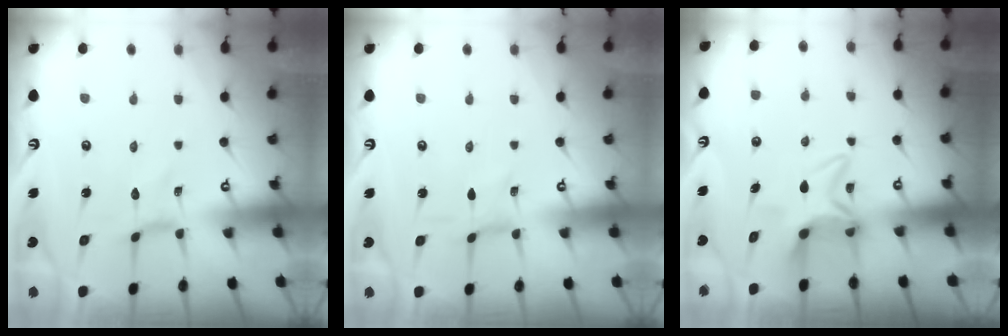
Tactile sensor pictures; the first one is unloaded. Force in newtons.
{"total": 0.0}
{"total": 7.0, "press": 7.0, "slide": 0.6}